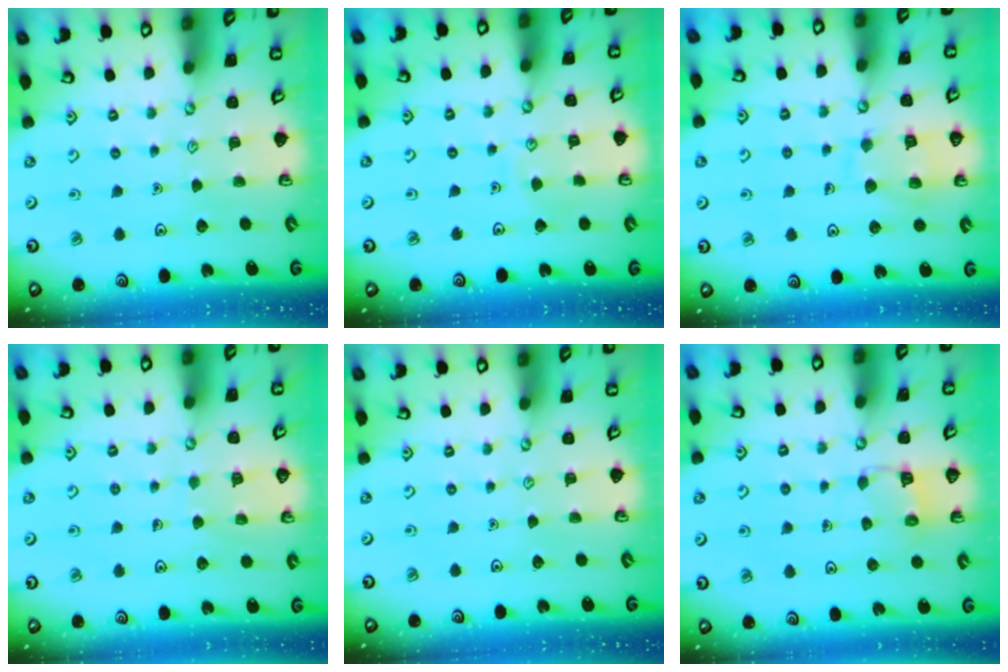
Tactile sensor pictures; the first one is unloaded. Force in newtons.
{"total": 4.8, "press": 4.8, "slide": 0.2}
{"total": 10.7, "press": 10.6, "slide": 0.9}
{"total": 6.0, "press": 6.0, "slide": 0.5}
{"total": 0.0}
{"total": 4.8, "press": 4.8, "slide": 0.4}